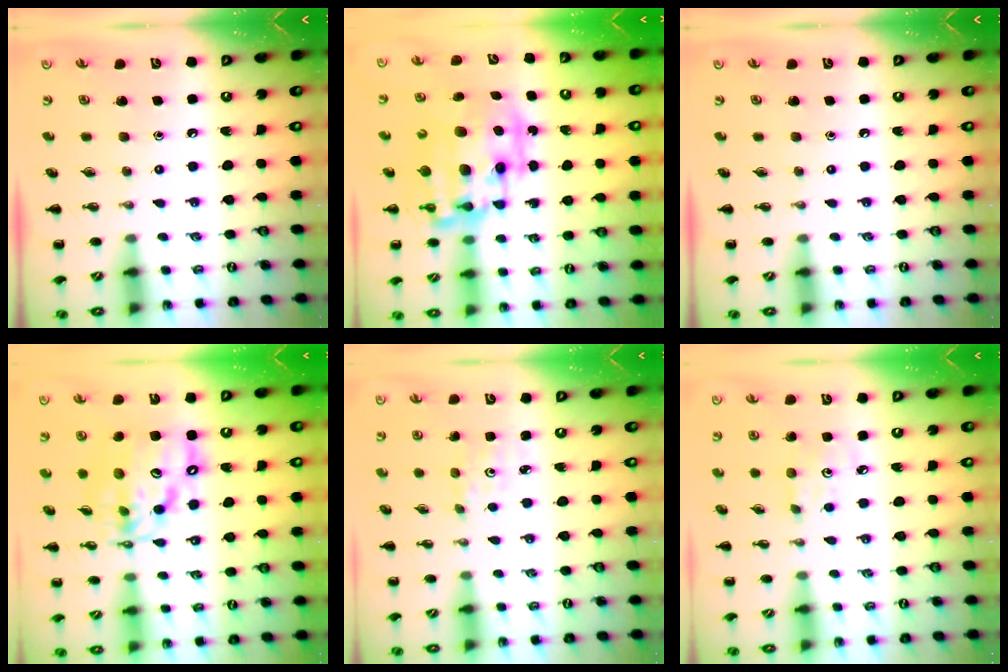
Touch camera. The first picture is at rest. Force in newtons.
{"total": 15.5, "press": 15.1, "slide": 3.3}
{"total": 0.0}
{"total": 14.3, "press": 13.7, "slide": 3.8}
{"total": 1.4, "press": 1.3, "slide": 0.5}
{"total": 3.3, "press": 3.2, "slide": 0.9}